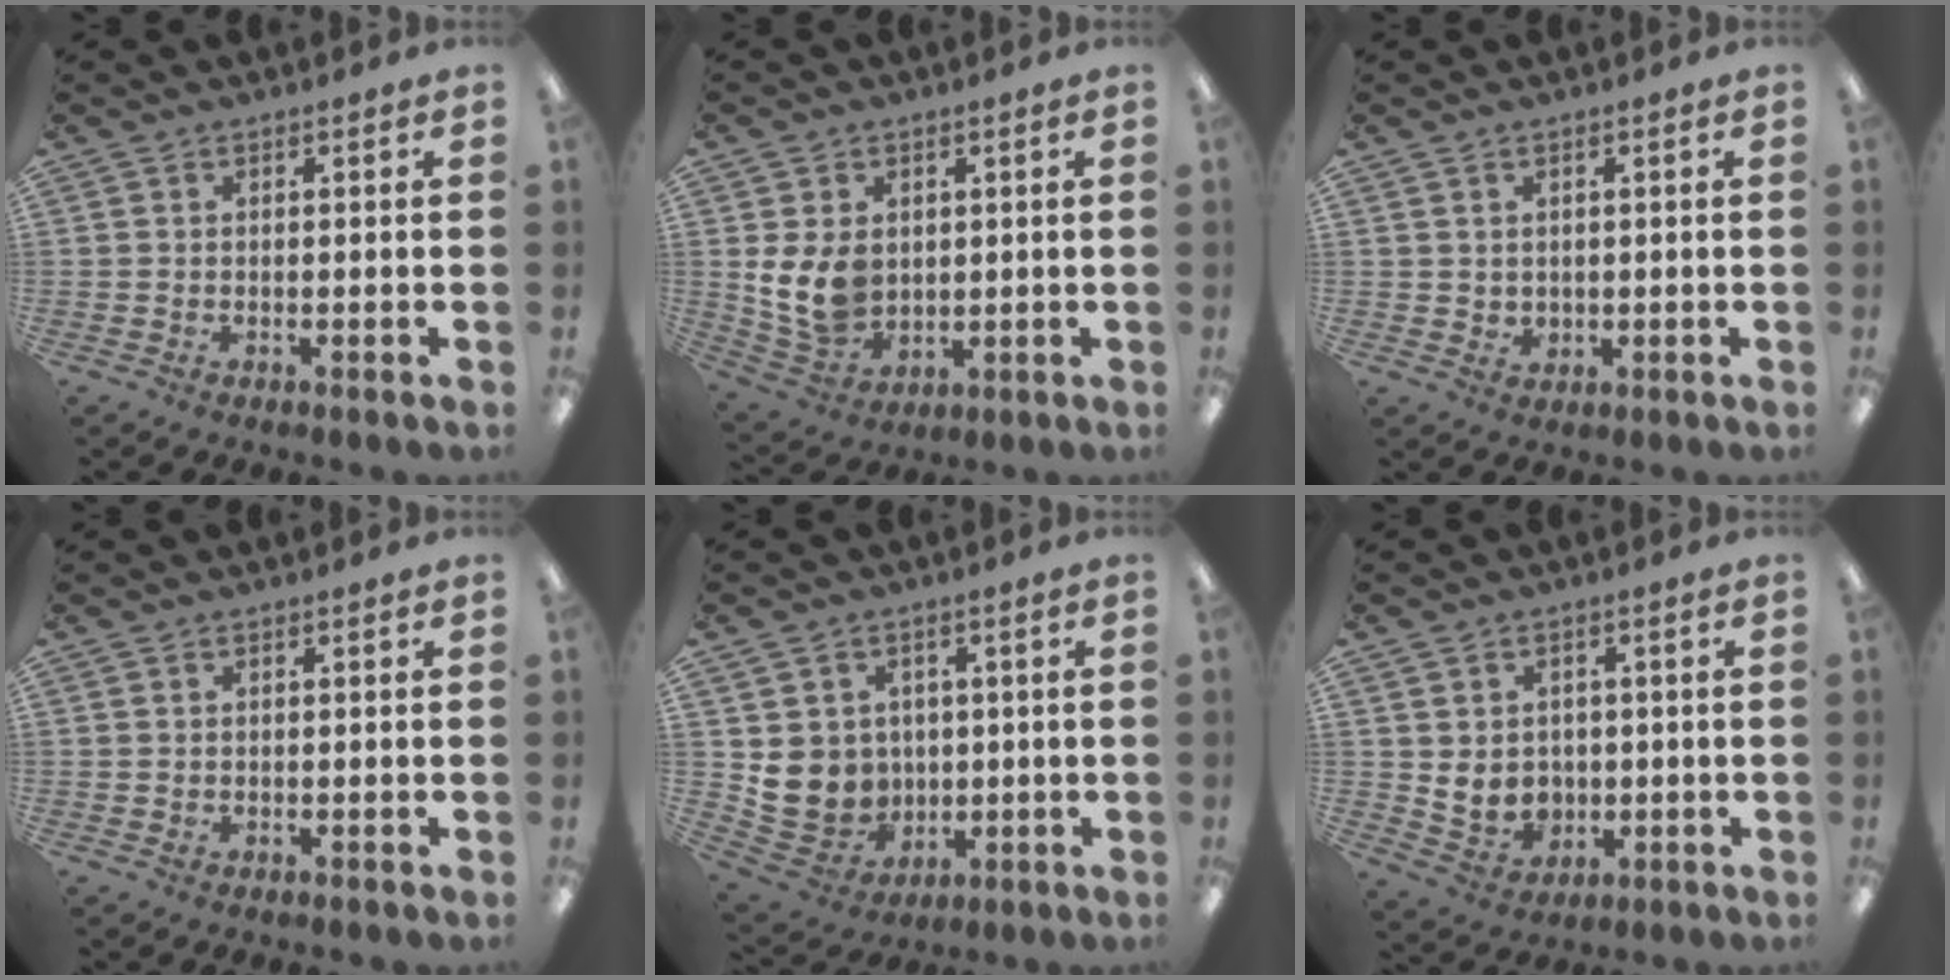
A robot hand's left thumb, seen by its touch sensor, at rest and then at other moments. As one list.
[{"total": 9.4, "force": [1.6, 7.2, 5.8], "torque": [-0.131, -0.005, 0.032]}, {"total": 2.3, "force": [1.6, 1.6, 0.4], "torque": [-0.002, -0.006, 0.029]}, {"total": 0.6, "force": [0.4, 0.5, 0.2], "torque": [-0.004, 0.003, 0.006]}, {"total": 7.7, "force": [1.3, 7.5, 0.9], "torque": [-0.036, -0.004, 0.038]}, {"total": 6.3, "force": [0.9, 5.7, 2.5], "torque": [-0.055, -0.004, 0.022]}]